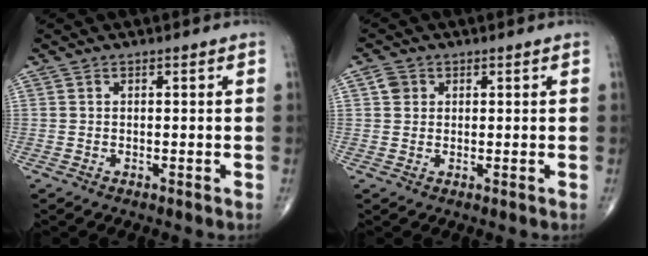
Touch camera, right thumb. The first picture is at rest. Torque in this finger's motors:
{"motor_torque": [-0.07, -0.07, 0.00, 0.24, 0.04]}